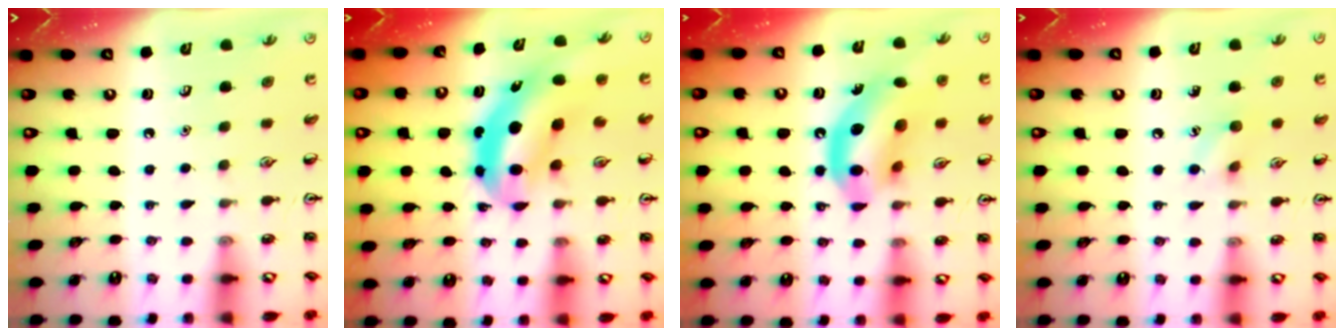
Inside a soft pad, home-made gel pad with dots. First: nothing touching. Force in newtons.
{"total": 7.3, "press": 7.0, "slide": 2.1}
{"total": 14.8, "press": 14.1, "slide": 4.3}
{"total": 6.6, "press": 6.4, "slide": 1.9}